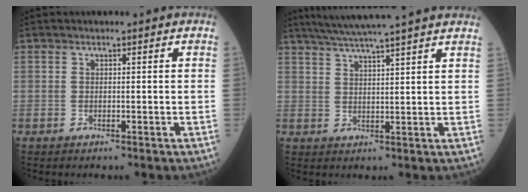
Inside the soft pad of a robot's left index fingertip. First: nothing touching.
{"total": 16.2, "force": [14.1, -0.4, 7.9], "torque": [-0.138, 0.026, 0.192]}